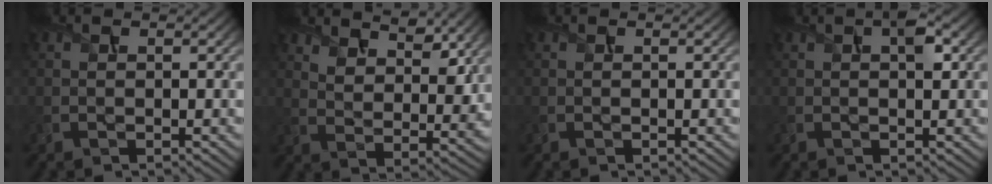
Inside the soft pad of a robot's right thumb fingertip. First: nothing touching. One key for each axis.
{"total": 7.9, "fx": 6.0, "fy": 3.2, "fz": 4.0, "tx": -0.078, "ty": -0.010, "tz": 0.103}
{"total": 0.0}
{"total": 2.2, "fx": 0.7, "fy": 0.7, "fz": 1.9, "tx": -0.033, "ty": 0.007, "tz": 0.011}